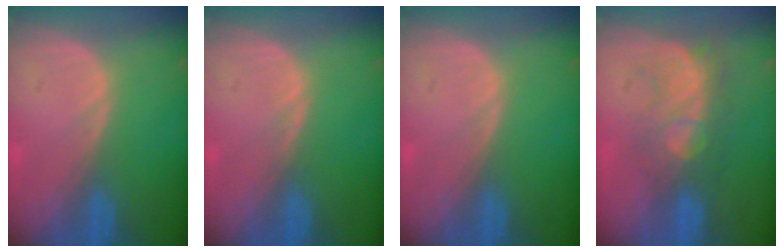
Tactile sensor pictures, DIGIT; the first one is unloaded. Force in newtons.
{"total": 0.5, "press": 0.5, "slide": 0.2}
{"total": 0.0}
{"total": 8.7, "press": 7.6, "slide": 4.3}